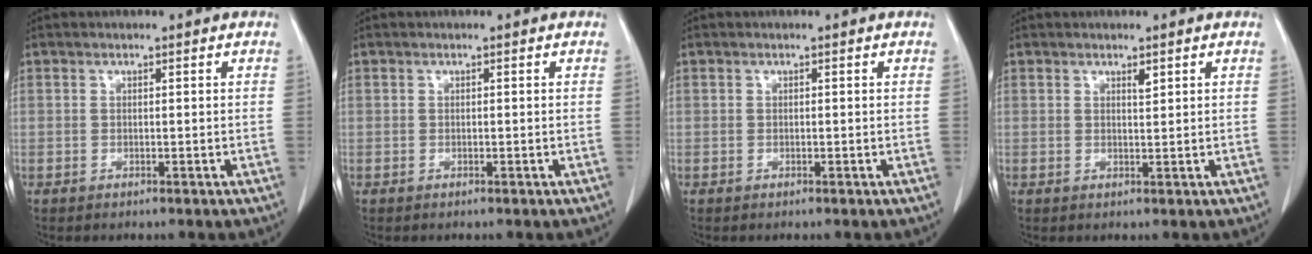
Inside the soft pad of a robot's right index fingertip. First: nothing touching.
{"total": 0.0}
{"total": 0.0}
{"total": 1.0, "force": [0.7, 0.2, 0.7], "torque": [-0.015, -0.006, 0.012]}